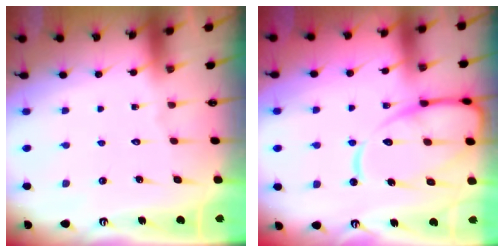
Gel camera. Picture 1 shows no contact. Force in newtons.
{"total": 14.8, "press": 14.7, "slide": 1.7}